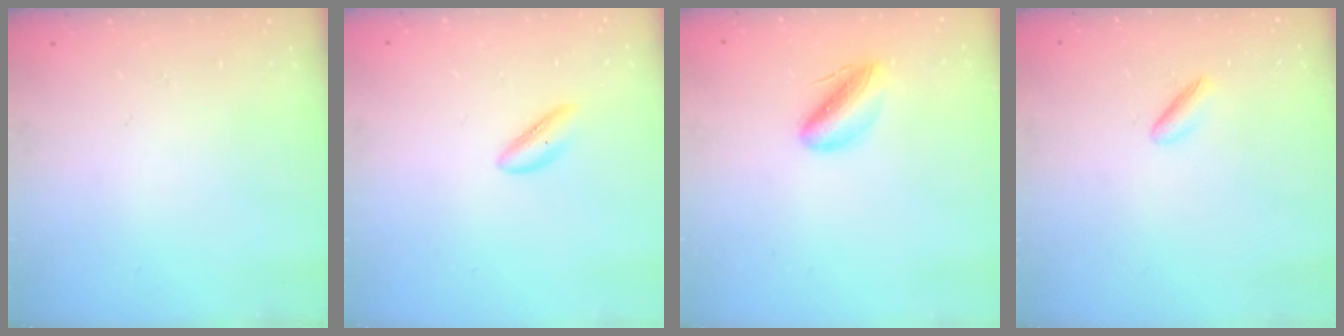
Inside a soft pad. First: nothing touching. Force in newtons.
{"total": 5.0, "press": 4.8, "slide": 1.4}
{"total": 7.2, "press": 6.9, "slide": 1.9}
{"total": 2.9, "press": 2.7, "slide": 0.9}